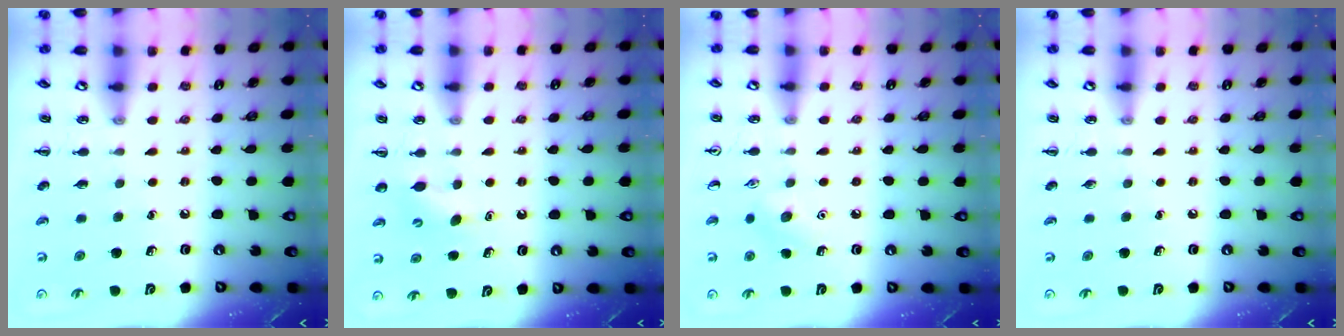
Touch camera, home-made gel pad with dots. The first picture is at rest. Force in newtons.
{"total": 3.9, "press": 3.7, "slide": 1.0}
{"total": 8.0, "press": 7.7, "slide": 2.2}
{"total": 0.0}